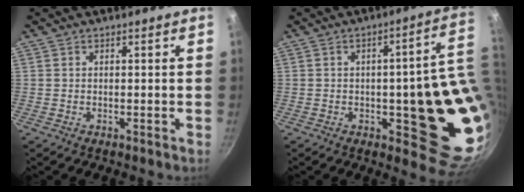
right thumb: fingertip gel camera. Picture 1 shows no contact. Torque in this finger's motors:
{"motor_torque": [2.62, 2.39, 2.22, -0.50, 0.10]}